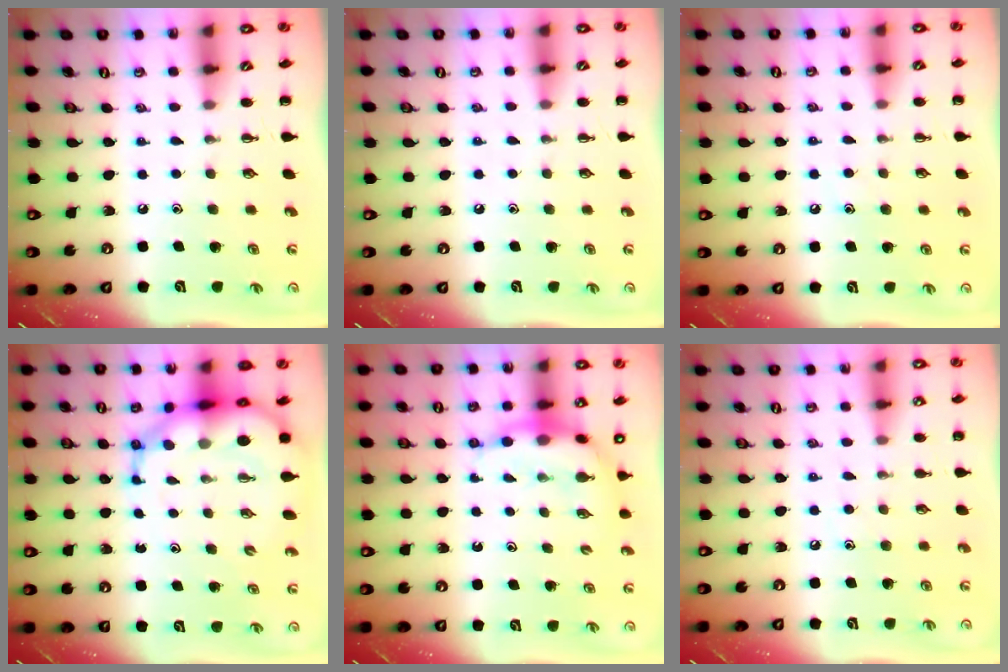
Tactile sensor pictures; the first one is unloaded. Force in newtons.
{"total": 4.6, "press": 4.3, "slide": 1.8}
{"total": 6.0, "press": 5.9, "slide": 1.4}
{"total": 11.7, "press": 11.1, "slide": 3.5}
{"total": 7.3, "press": 7.2, "slide": 0.8}
{"total": 7.4, "press": 7.2, "slide": 1.8}